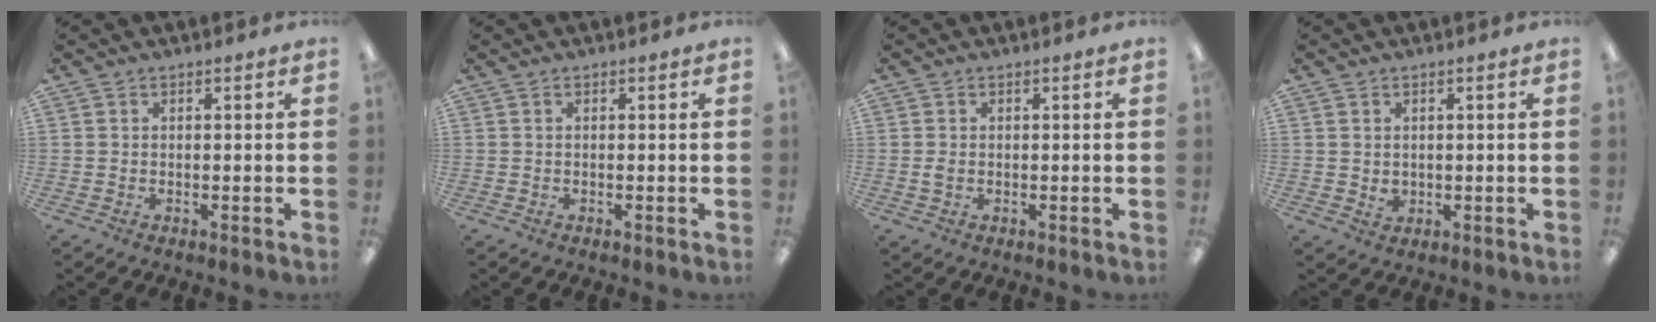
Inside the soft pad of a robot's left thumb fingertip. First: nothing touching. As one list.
[{"total": 0.0}, {"total": 1.4, "force": [-0.1, 1.1, 0.9], "torque": [-0.017, 0.003, -0.002]}, {"total": 2.5, "force": [0.7, 2.1, 1.0], "torque": [-0.012, -0.001, 0.012]}]